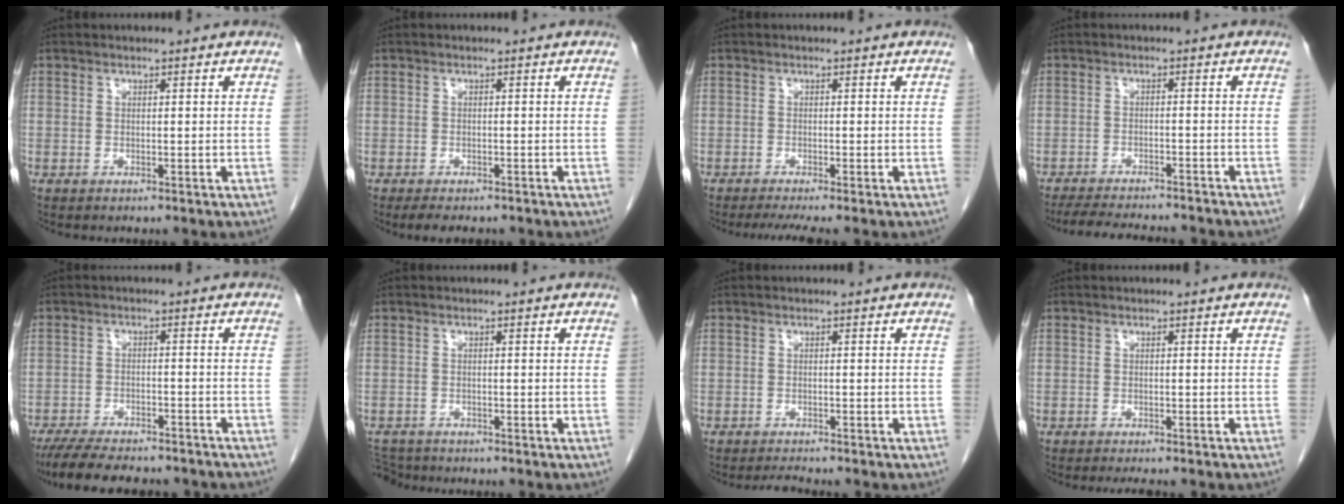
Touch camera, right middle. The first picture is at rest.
{"total": 4.2, "force": [-3.4, 1.5, 2.0], "torque": [-0.030, -0.010, -0.043]}
{"total": 3.5, "force": [-2.8, -0.4, 2.1], "torque": [-0.034, -0.012, -0.046]}
{"total": 13.7, "force": [-12.3, 2.4, 5.5], "torque": [-0.094, -0.013, -0.161]}
{"total": 15.1, "force": [-13.2, 3.5, 6.6], "torque": [-0.128, -0.014, -0.182]}
{"total": 3.4, "force": [-3.2, 1.2, 0.1], "torque": [-0.001, -0.010, -0.057]}
{"total": 1.5, "force": [-1.5, -0.3, 0.3], "torque": [-0.013, -0.010, -0.022]}
{"total": 2.6, "force": [-2.3, 0.3, 1.3], "torque": [-0.016, -0.007, -0.028]}